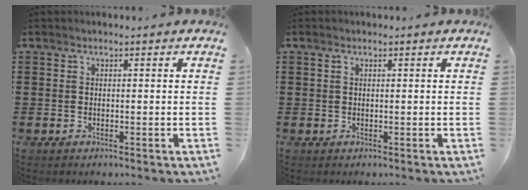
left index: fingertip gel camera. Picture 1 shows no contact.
{"total": 0.7, "force": [0.3, 0.4, 0.5], "torque": [-0.011, 0.006, 0.004]}